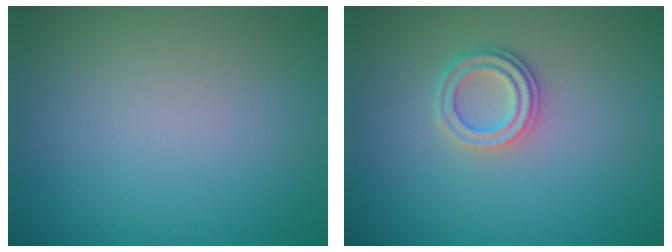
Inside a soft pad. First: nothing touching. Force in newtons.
{"total": 2.3, "press": 2.1, "slide": 1.0}